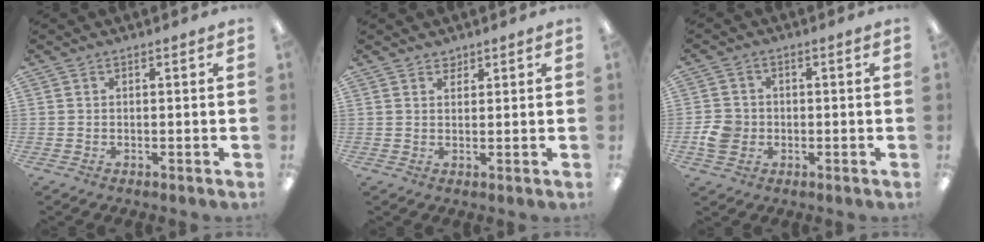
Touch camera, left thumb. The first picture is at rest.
{"total": 1.8, "force": [1.6, 0.7, 0.1], "torque": [0.006, -0.006, 0.030]}
{"total": 5.5, "force": [-1.2, 4.7, 2.4], "torque": [-0.045, 0.005, -0.023]}